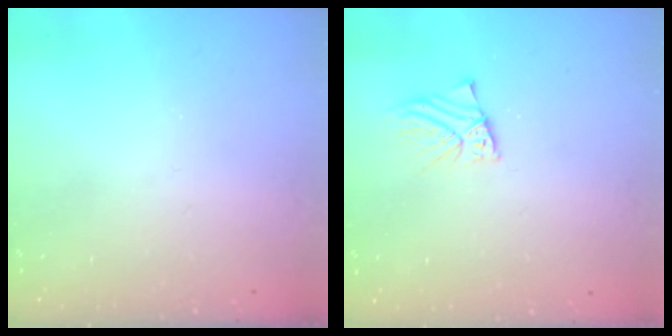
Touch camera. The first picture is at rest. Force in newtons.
{"total": 3.2, "press": 3.2, "slide": 0.2}